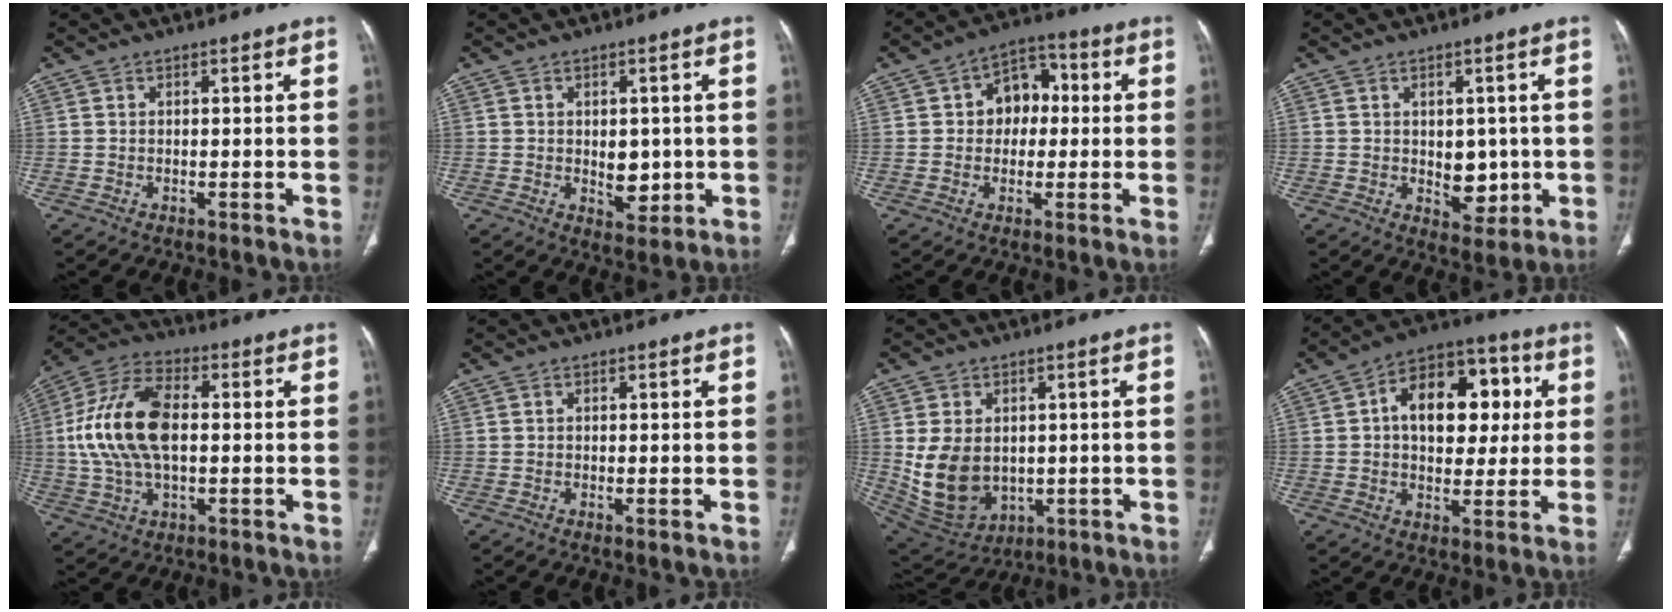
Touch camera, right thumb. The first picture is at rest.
{"total": 5.5, "force": [-0.3, 3.7, 4.1], "torque": [-0.032, -0.006, 0.008]}
{"total": 9.1, "force": [1.0, 6.8, 5.9], "torque": [-0.047, 0.024, 0.007]}
{"total": 6.3, "force": [-0.3, 4.5, 4.5], "torque": [-0.027, -0.008, 0.009]}
{"total": 16.2, "force": [0.7, 8.9, 13.6], "torque": [-0.275, 0.021, 0.010]}
{"total": 0.5, "force": [-0.1, 0.1, 0.5], "torque": [-0.014, -0.004, -0.002]}
{"total": 13.1, "force": [0.2, 9.9, 8.5], "torque": [-0.137, -0.008, 0.038]}
{"total": 17.4, "force": [3.2, 11.3, 12.8], "torque": [-0.146, 0.022, 0.044]}